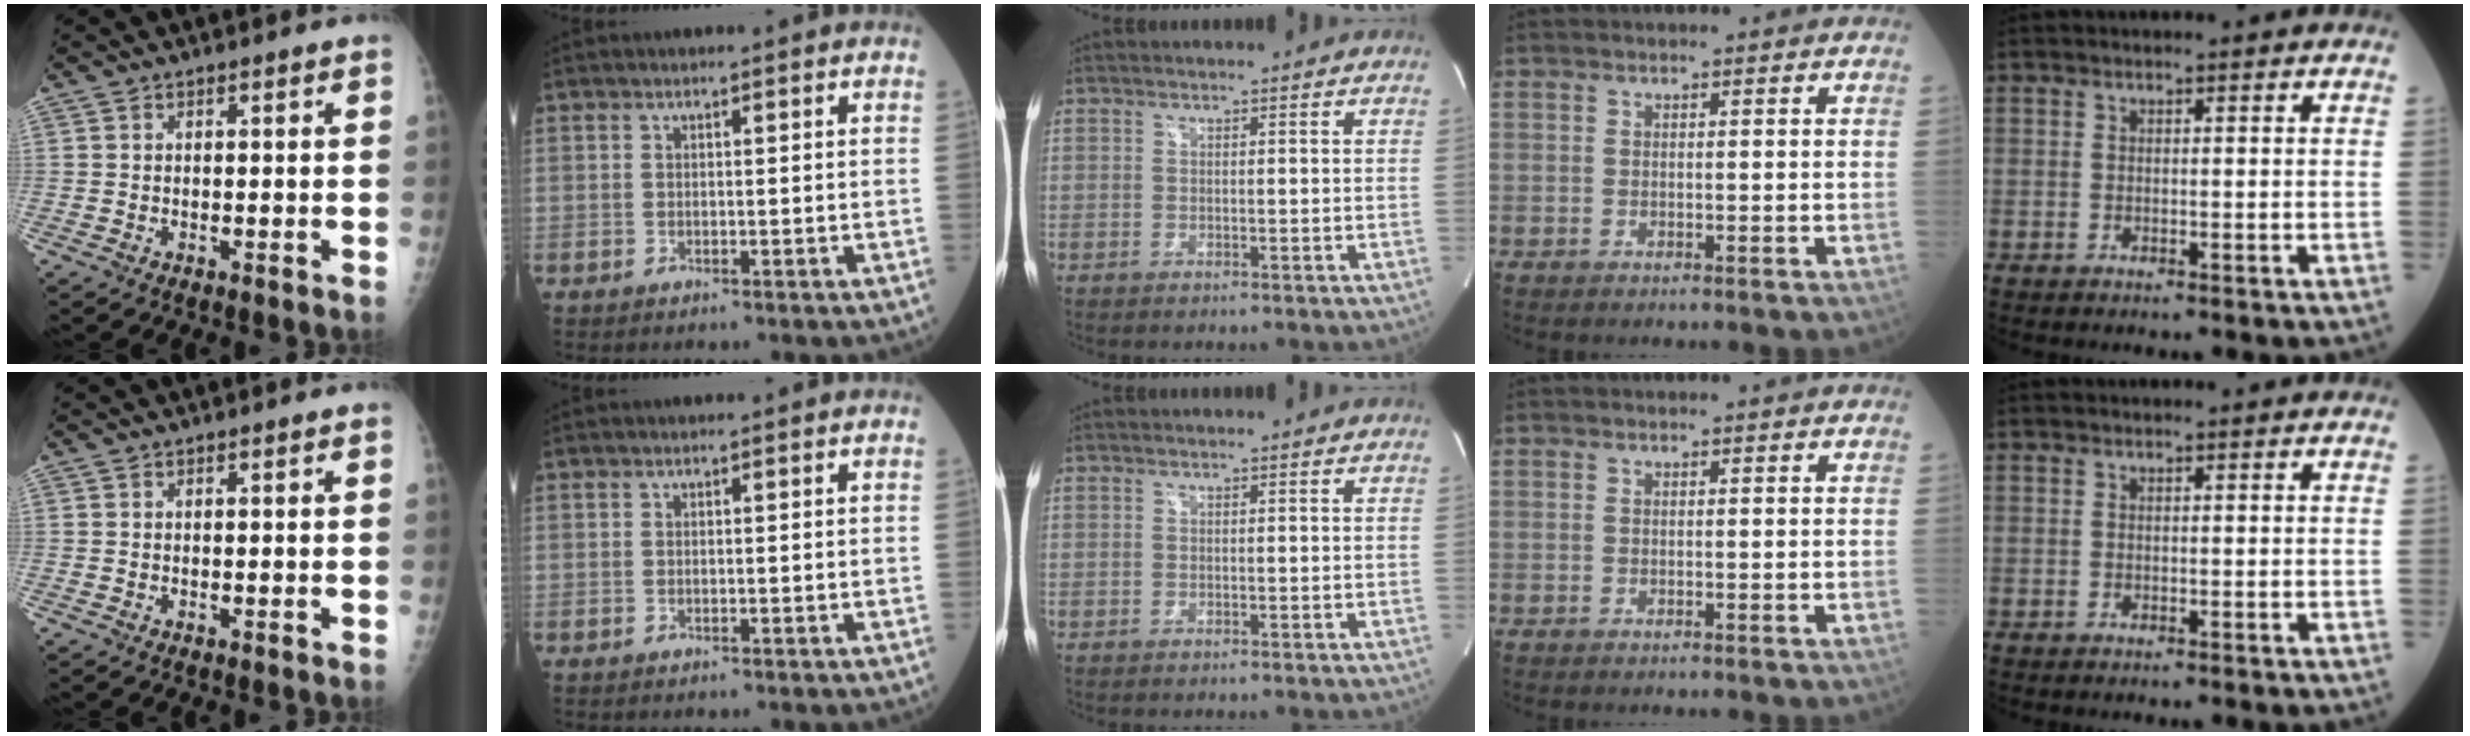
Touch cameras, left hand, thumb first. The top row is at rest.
{}